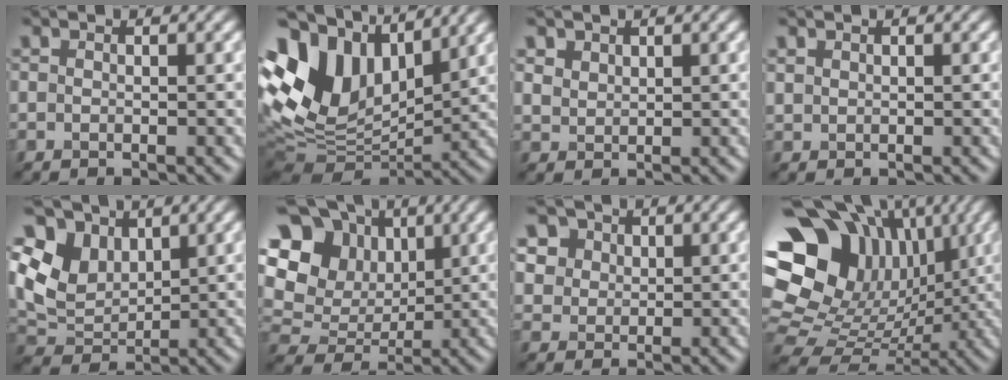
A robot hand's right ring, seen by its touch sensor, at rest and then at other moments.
{"total": 12.3, "force": [5.1, 7.9, 7.9], "torque": [-0.181, 0.034, 0.102]}
{"total": 1.7, "force": [1.5, 0.4, -0.6], "torque": [-0.001, 0.001, 0.042]}
{"total": 1.1, "force": [0.3, -0.6, -0.9], "torque": [0.011, 0.005, 0.019]}
{"total": 5.2, "force": [2.8, 3.7, 2.2], "torque": [-0.074, 0.013, 0.066]}
{"total": 13.5, "force": [5.5, 10.6, 6.2], "torque": [-0.156, 0.049, 0.120]}
{"total": 6.0, "force": [3.7, 4.3, 1.7], "torque": [-0.066, 0.020, 0.067]}
{"total": 18.3, "force": [4.8, 14.8, 9.7], "torque": [-0.207, 0.030, 0.108]}